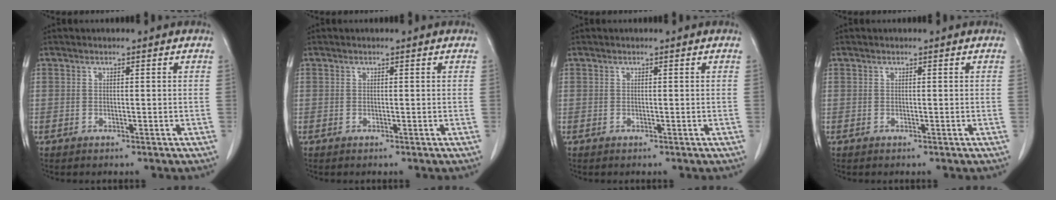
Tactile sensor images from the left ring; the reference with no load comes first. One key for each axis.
{"total": 0.0}
{"total": 0.0}
{"total": 0.0}